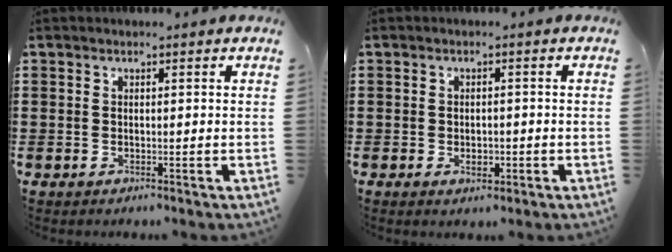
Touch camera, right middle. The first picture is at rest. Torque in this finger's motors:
{"motor_torque": [0.01, 0.01, 0.02, 0.00]}